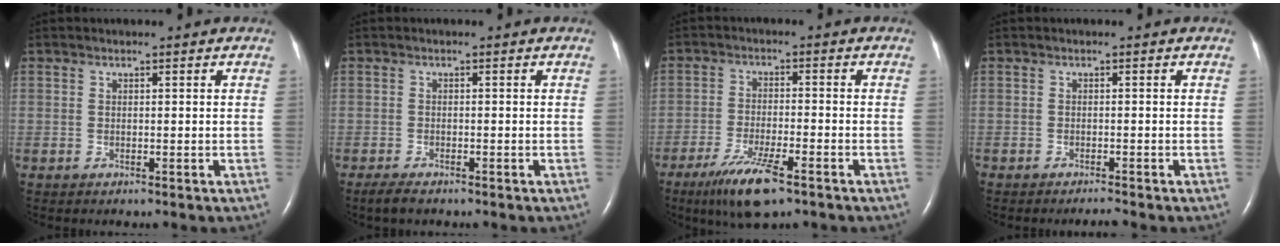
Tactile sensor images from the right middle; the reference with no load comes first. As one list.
[{"total": 2.3, "force": [-1.8, 0.7, 1.3], "torque": [-0.030, -0.005, -0.029]}, {"total": 8.4, "force": [-5.4, 1.3, 6.3], "torque": [-0.126, -0.020, -0.093]}, {"total": 1.0, "force": [-0.9, -0.2, 0.2], "torque": [-0.009, -0.005, -0.014]}]